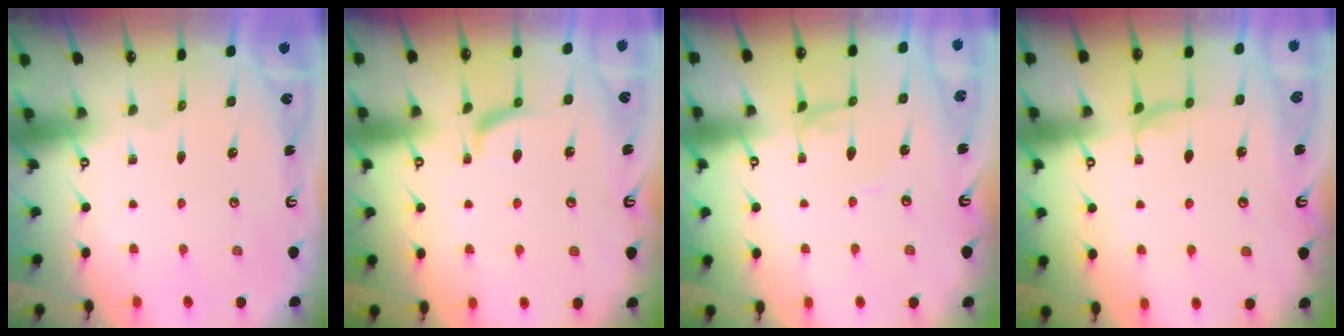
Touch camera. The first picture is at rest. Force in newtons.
{"total": 2.2, "press": 2.1, "slide": 0.7}
{"total": 2.2, "press": 2.2, "slide": 0.1}
{"total": 1.1, "press": 0.9, "slide": 0.6}